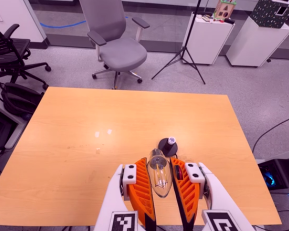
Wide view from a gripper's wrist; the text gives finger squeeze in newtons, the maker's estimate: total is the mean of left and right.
{"total": 13.2, "left": 14.4, "right": 12.0}